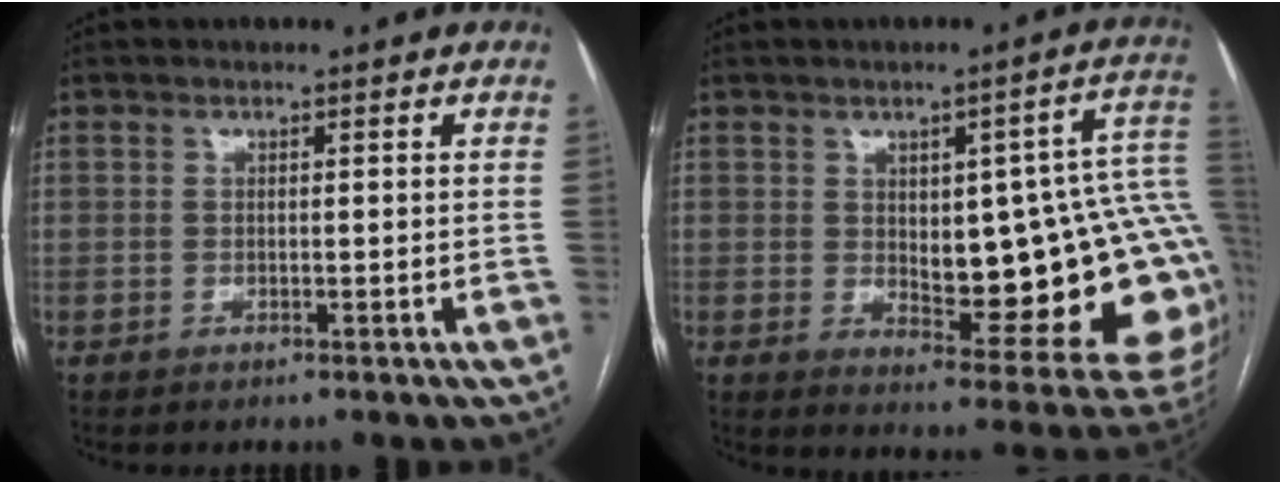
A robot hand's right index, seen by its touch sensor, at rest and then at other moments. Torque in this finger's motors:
{"motor_torque": [1.71, -0.43, 0.54, 0.07]}